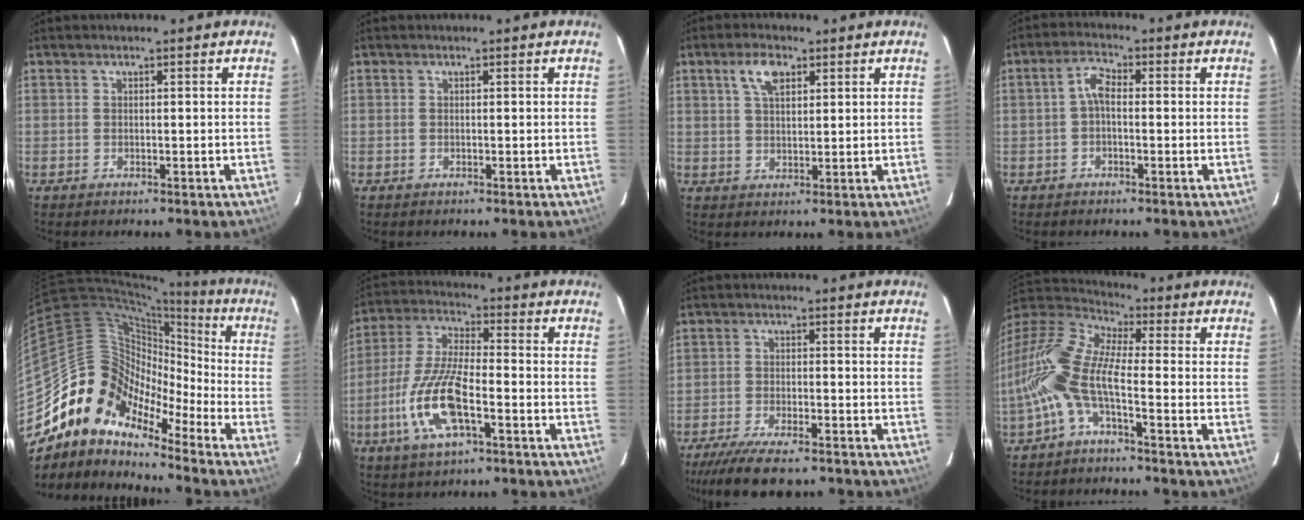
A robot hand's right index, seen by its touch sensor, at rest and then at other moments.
{"total": 0.0}
{"total": 5.1, "force": [2.6, 2.5, 3.7], "torque": [-0.067, 0.010, 0.048]}
{"total": 3.1, "force": [-0.4, 1.6, 2.6], "torque": [-0.053, 0.012, -0.009]}
{"total": 12.7, "force": [-9.3, 7.6, 4.1], "torque": [-0.068, 0.033, -0.204]}
{"total": 13.9, "force": [-5.3, 4.2, 12.1], "torque": [-0.263, -0.008, -0.104]}
{"total": 11.9, "force": [-9.9, 2.8, 6.1], "torque": [-0.141, -0.030, -0.165]}
{"total": 14.8, "force": [-4.7, 4.8, 13.1], "torque": [-0.267, -0.003, -0.105]}